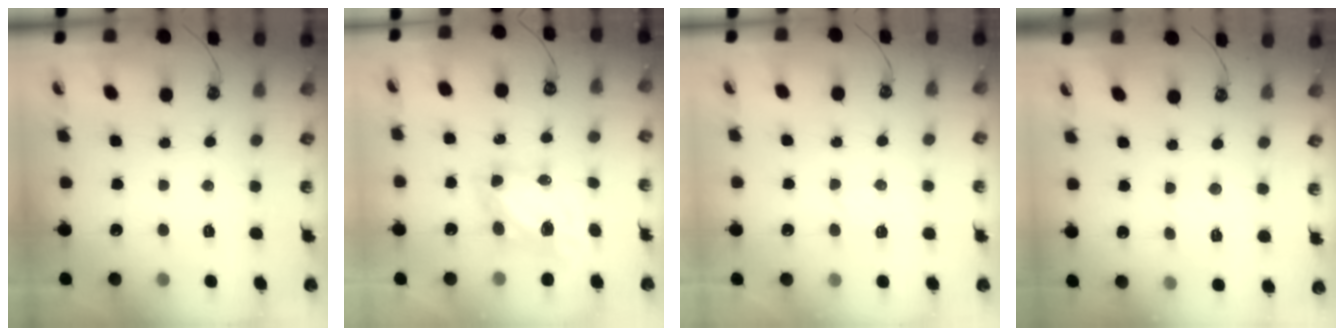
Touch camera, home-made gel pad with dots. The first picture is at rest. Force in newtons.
{"total": 7.0, "press": 7.0, "slide": 0.6}
{"total": 3.0, "press": 2.8, "slide": 1.1}
{"total": 4.8, "press": 4.8, "slide": 0.7}